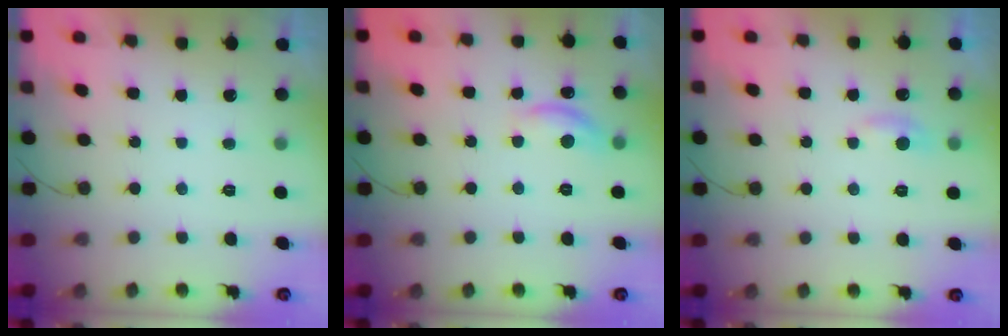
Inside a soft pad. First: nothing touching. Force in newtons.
{"total": 10.6, "press": 10.5, "slide": 0.7}
{"total": 4.8, "press": 4.8, "slide": 0.7}